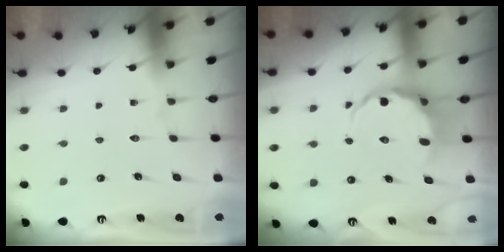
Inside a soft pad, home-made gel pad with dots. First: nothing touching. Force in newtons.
{"total": 6.3, "press": 6.1, "slide": 1.7}